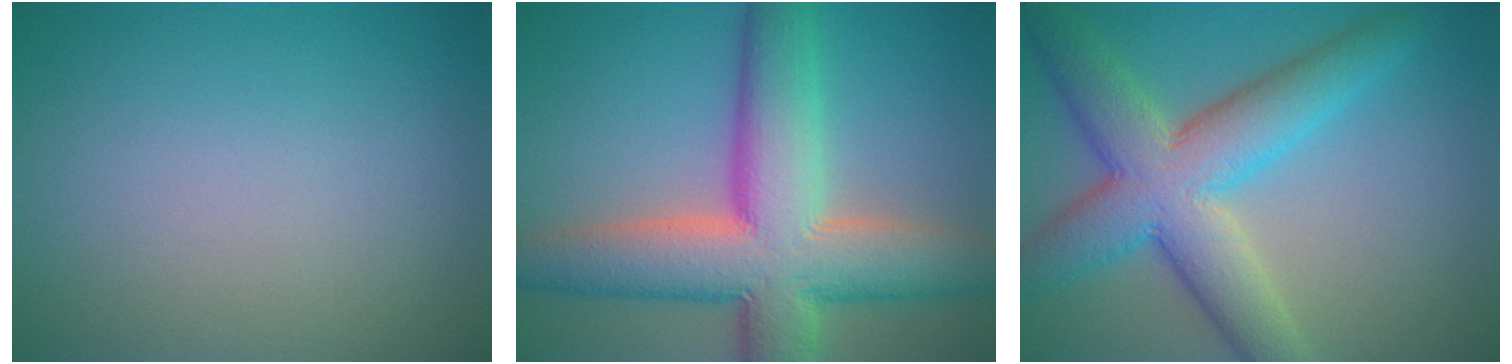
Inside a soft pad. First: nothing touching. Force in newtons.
{"total": 11.9, "press": 11.8, "slide": 1.0}
{"total": 8.8, "press": 8.8, "slide": 0.4}